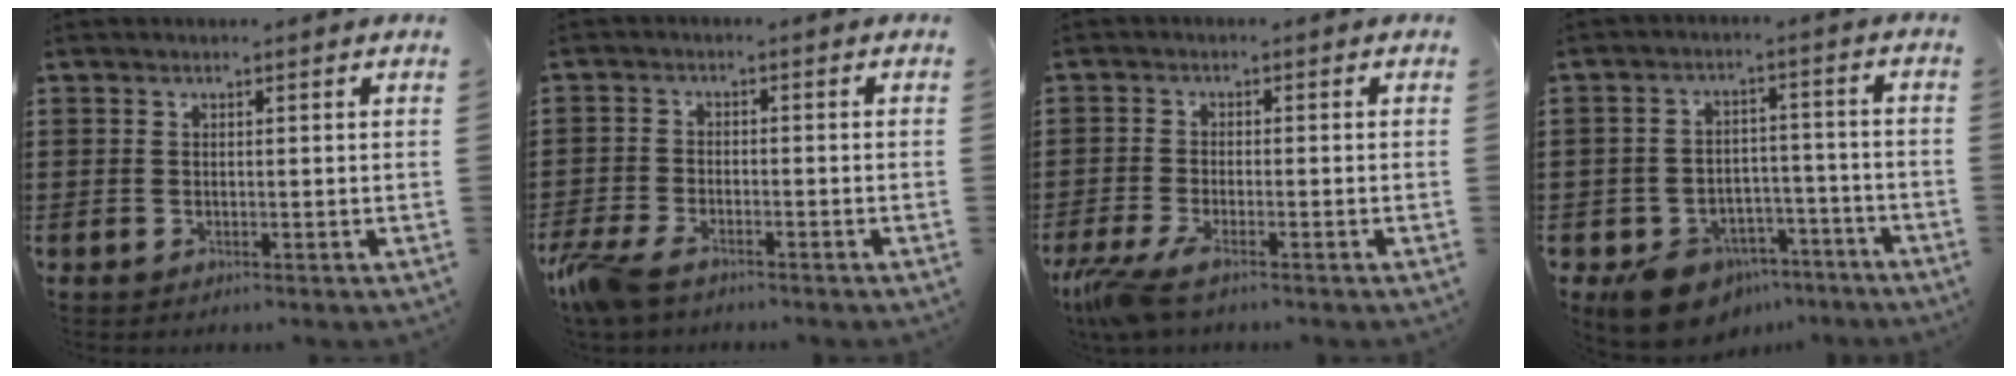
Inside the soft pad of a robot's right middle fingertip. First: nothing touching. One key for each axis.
{"total": 4.9, "fx": -3.9, "fy": 1.5, "fz": 2.6, "tx": -0.084, "ty": -0.012, "tz": -0.083}
{"total": 4.6, "fx": -3.5, "fy": 0.4, "fz": 3.0, "tx": -0.079, "ty": -0.021, "tz": -0.070}
{"total": 8.0, "fx": -6.3, "fy": 4.3, "fz": 2.4, "tx": -0.050, "ty": 0.030, "tz": -0.117}